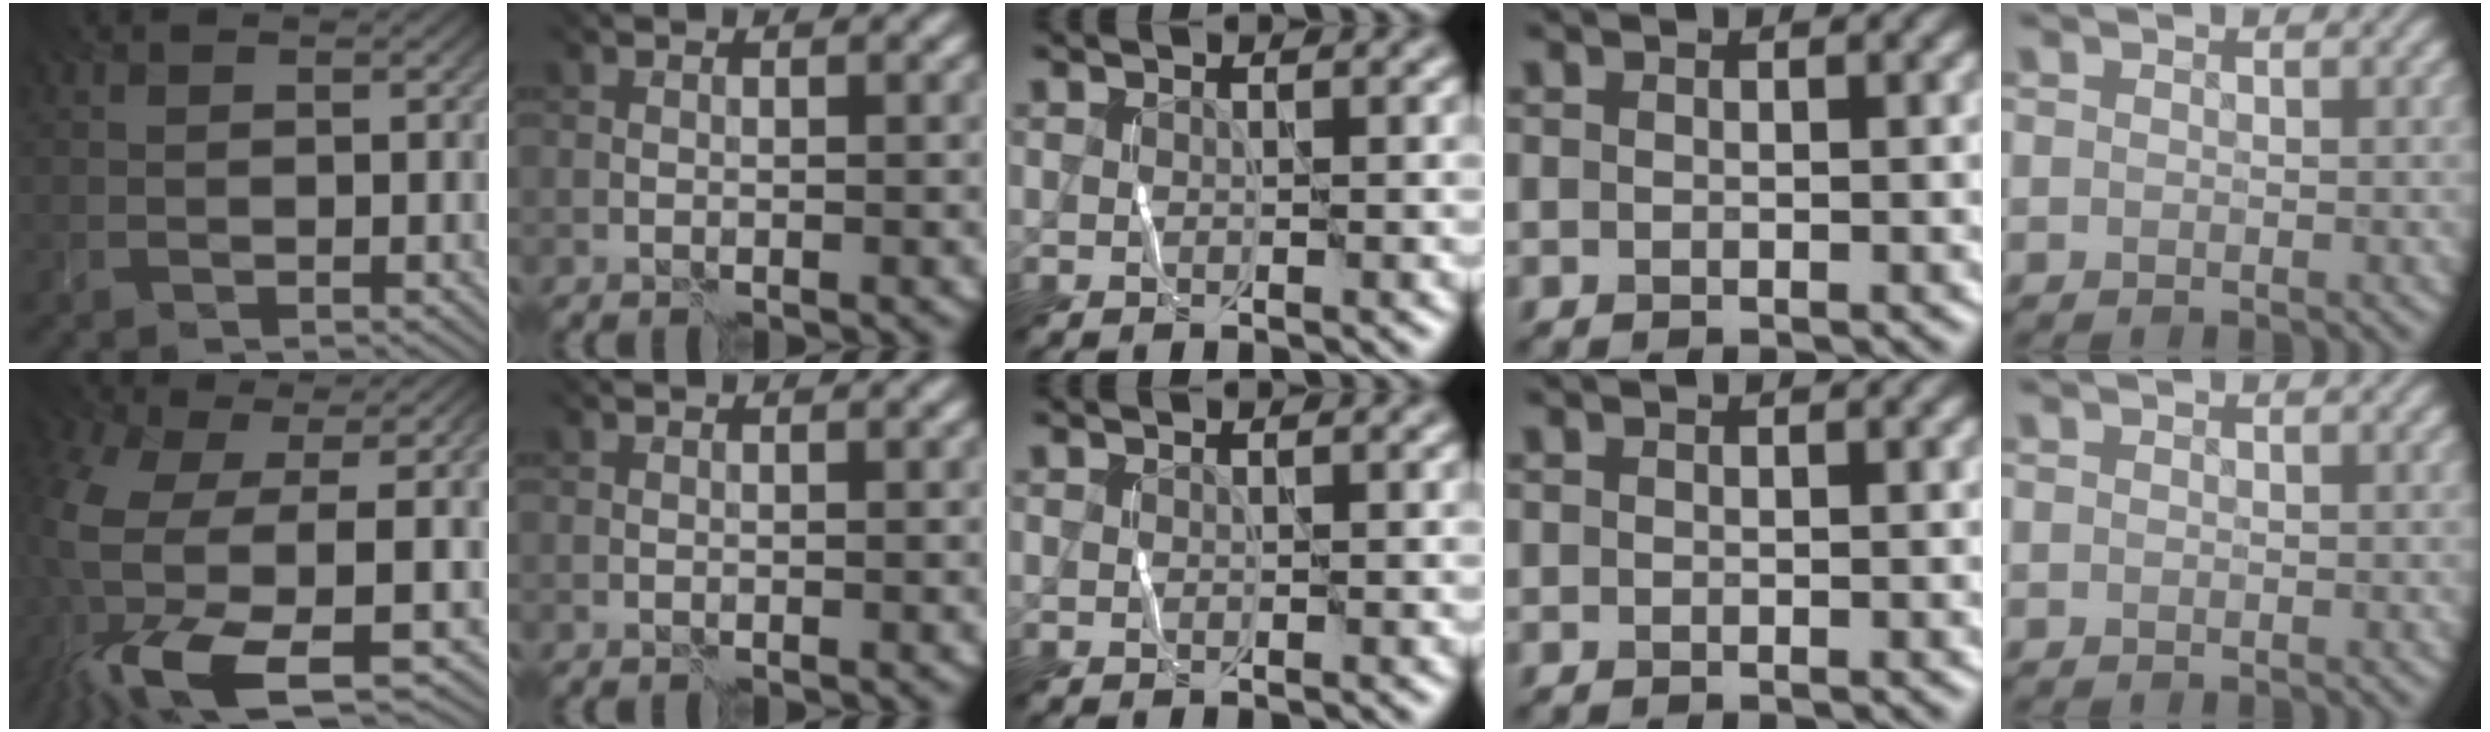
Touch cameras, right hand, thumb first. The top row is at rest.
{"thumb": {"total": 16.6, "force": [-3.9, 6.1, 14.9], "torque": [-0.314, -0.010, -0.048]}}